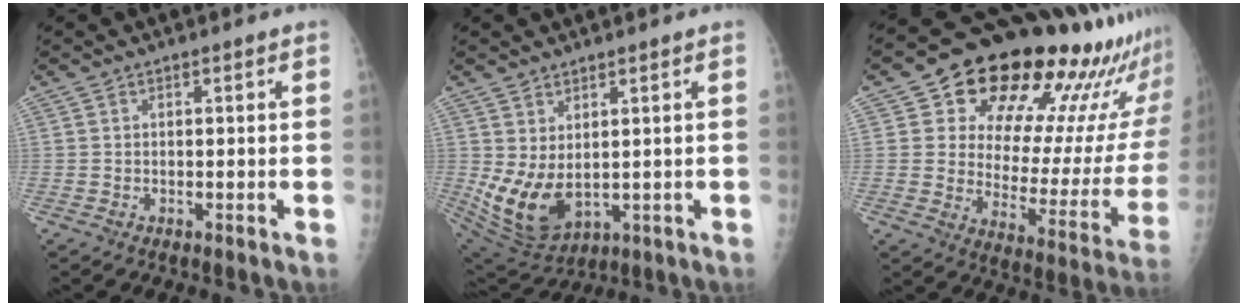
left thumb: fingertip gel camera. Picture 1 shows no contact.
{"total": 10.4, "force": [1.1, 6.2, 8.2], "torque": [-0.148, -0.023, 0.047]}
{"total": 27.2, "force": [20.3, 10.2, 14.9], "torque": [-0.176, -0.105, 0.273]}